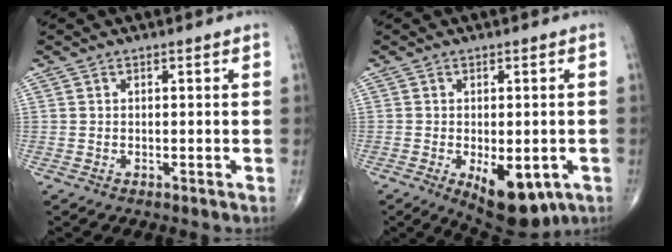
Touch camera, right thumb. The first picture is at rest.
{"total": 11.3, "force": [-3.9, 5.6, 9.0], "torque": [-0.111, -0.009, -0.043]}